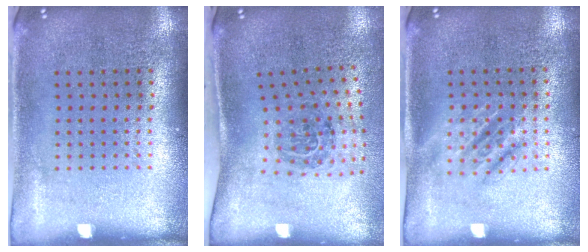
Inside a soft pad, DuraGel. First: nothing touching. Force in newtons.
{"total": 1.8, "press": 1.2, "slide": 1.3}
{"total": 1.4, "press": 1.2, "slide": 0.7}